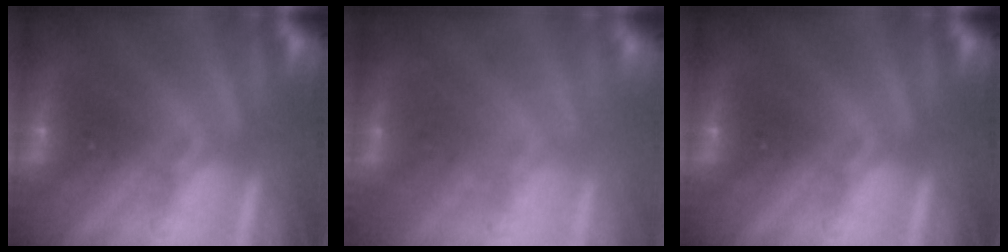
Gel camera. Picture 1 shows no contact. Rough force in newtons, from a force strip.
{"total": 2.3}
{"total": 0.0}